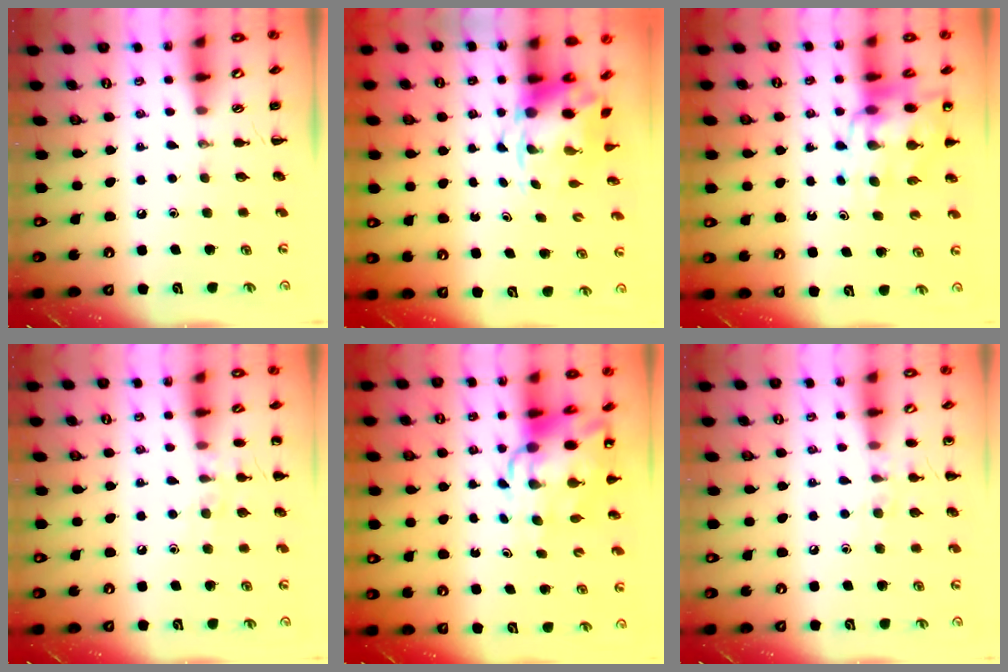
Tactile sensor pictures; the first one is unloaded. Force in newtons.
{"total": 3.7, "press": 3.6, "slide": 0.8}
{"total": 13.9, "press": 13.5, "slide": 3.5}
{"total": 6.6, "press": 6.4, "slide": 1.5}
{"total": 11.5, "press": 11.0, "slide": 3.2}
{"total": 7.1, "press": 6.8, "slide": 2.1}